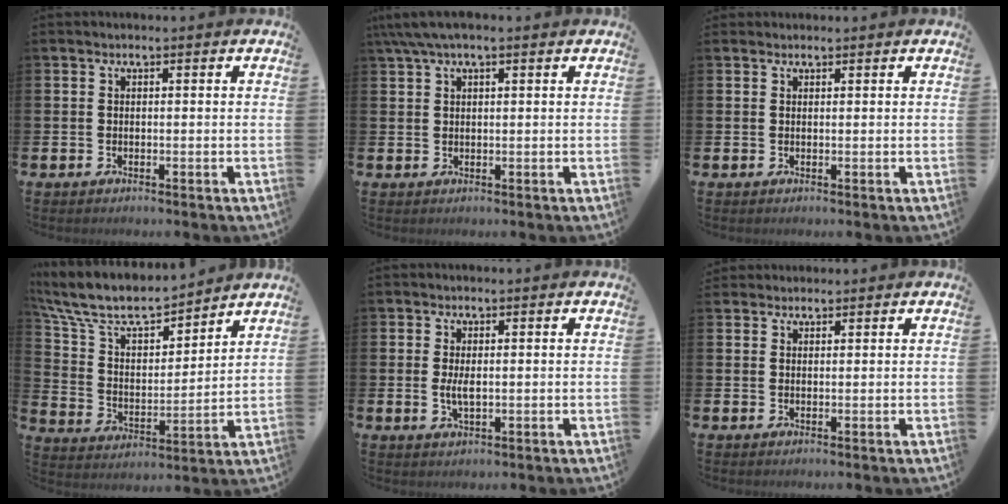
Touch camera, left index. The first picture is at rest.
{"total": 3.1, "force": [2.1, 0.8, 2.1], "torque": [-0.052, 0.006, 0.040]}
{"total": 0.9, "force": [0.8, 0.3, -0.1], "torque": [0.009, 0.000, 0.014]}
{"total": 9.3, "force": [8.5, 2.4, 3.0], "torque": [-0.108, -0.058, 0.148]}
{"total": 2.4, "force": [0.1, 0.9, 2.2], "torque": [-0.033, -0.002, -0.001]}
{"total": 1.7, "force": [1.6, 0.6, -0.2], "torque": [0.008, -0.001, 0.029]}